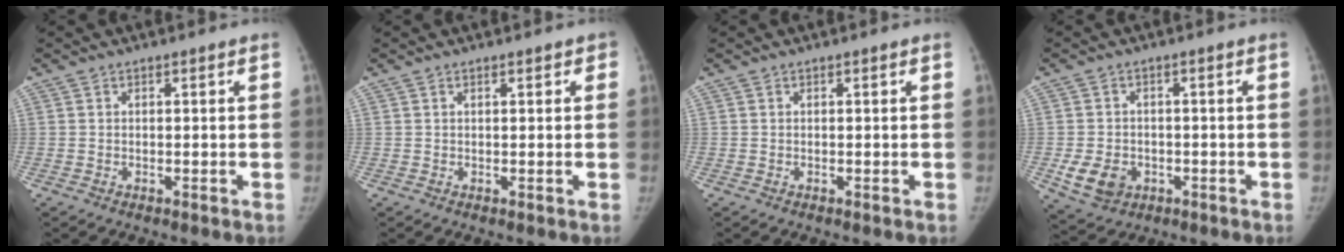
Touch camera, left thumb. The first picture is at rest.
{"total": 1.0, "force": [0.6, 0.5, 0.6], "torque": [0.000, 0.001, 0.004]}
{"total": 0.0}
{"total": 6.5, "force": [-1.9, 5.2, 3.3], "torque": [-0.049, 0.003, -0.019]}